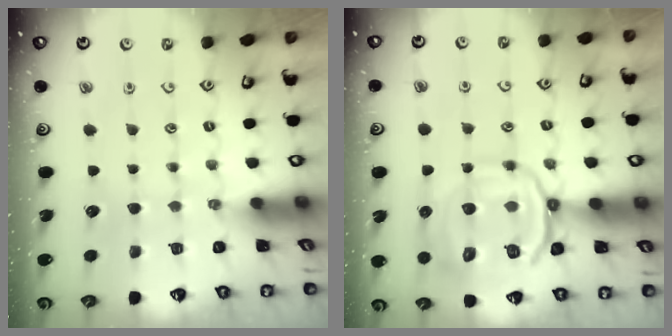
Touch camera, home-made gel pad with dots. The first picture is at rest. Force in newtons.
{"total": 14.0, "press": 13.9, "slide": 1.6}